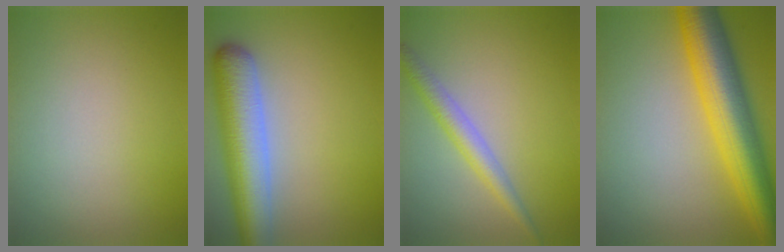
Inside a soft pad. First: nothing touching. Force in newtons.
{"total": 7.4, "press": 7.4, "slide": 0.5}
{"total": 2.7, "press": 2.7, "slide": 0.2}
{"total": 9.2, "press": 9.2, "slide": 0.3}